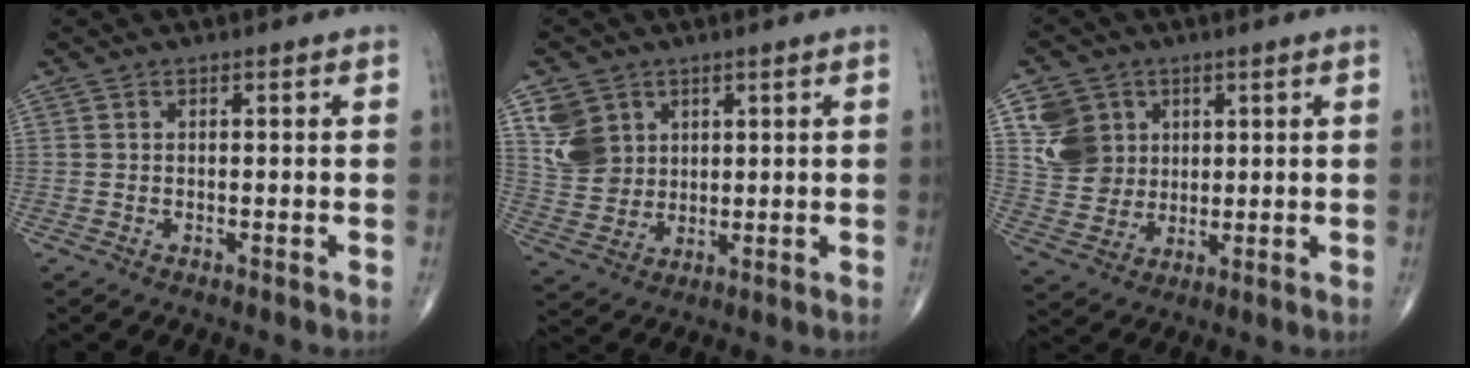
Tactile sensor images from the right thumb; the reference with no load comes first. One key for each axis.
{"total": 8.6, "fx": 3.6, "fy": 7.0, "fz": 3.5, "tx": -0.050, "ty": -0.013, "tz": 0.081}
{"total": 10.0, "fx": 3.2, "fy": 8.7, "fz": 3.6, "tx": -0.041, "ty": -0.009, "tz": 0.067}